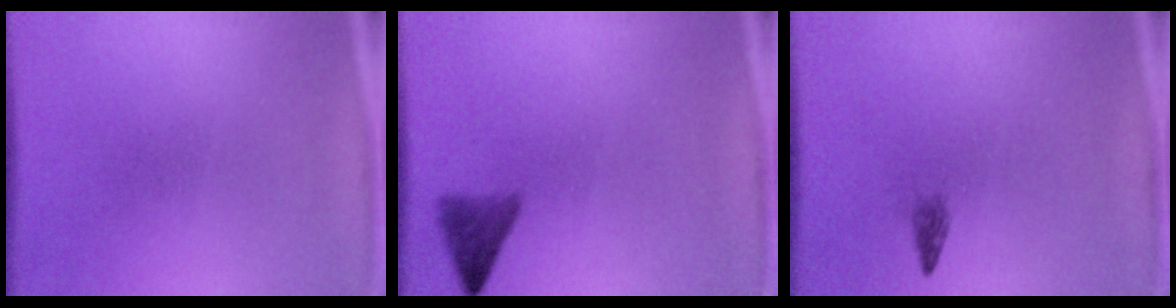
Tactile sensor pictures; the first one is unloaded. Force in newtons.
{"total": 2.8}
{"total": 1.0}